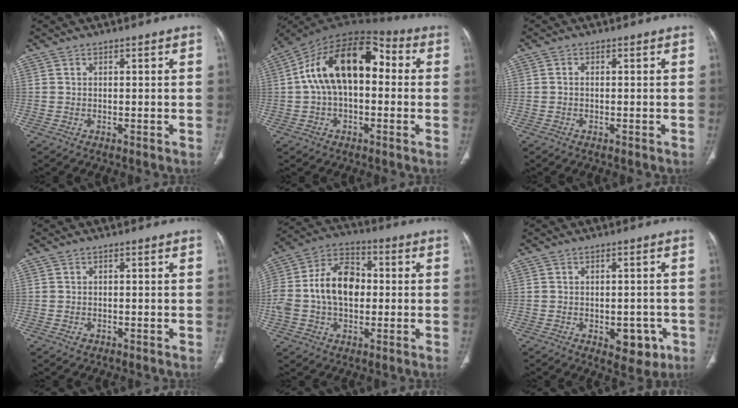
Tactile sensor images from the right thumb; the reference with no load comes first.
{"total": 18.1, "force": [1.7, 10.3, 14.7], "torque": [-0.240, 0.051, 0.019]}
{"total": 0.5, "force": [-0.1, 0.4, 0.4], "torque": [-0.001, 0.003, -0.006]}
{"total": 1.1, "force": [-0.5, 0.9, 0.4], "torque": [-0.006, 0.003, -0.007]}
{"total": 15.6, "force": [0.0, 10.5, 11.5], "torque": [-0.200, 0.038, -0.006]}
{"total": 6.6, "force": [-2.4, 4.0, 4.6], "torque": [-0.031, 0.009, -0.020]}